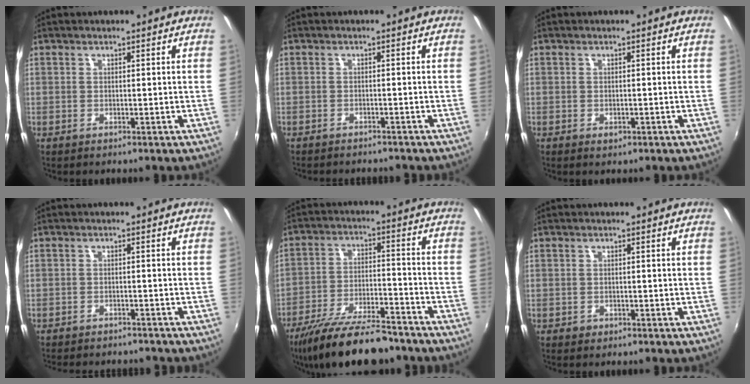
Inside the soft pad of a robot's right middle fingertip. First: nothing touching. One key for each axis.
{"total": 4.6, "fx": -4.2, "fy": 1.1, "fz": 1.4, "tx": -0.041, "ty": -0.012, "tz": -0.061}
{"total": 1.2, "fx": -0.6, "fy": 0.8, "fz": 0.6, "tx": -0.010, "ty": -0.004, "tz": -0.009}
{"total": 7.6, "fx": -6.9, "fy": 2.0, "fz": 2.5, "tx": -0.066, "ty": -0.014, "tz": -0.097}
{"total": 18.5, "fx": -15.2, "fy": 4.8, "fz": 9.4, "tx": -0.183, "ty": -0.027, "tz": -0.240}
{"total": 1.0, "fx": -0.6, "fy": 0.8, "fz": 0.3, "tx": -0.008, "ty": 0.000, "tz": -0.006}